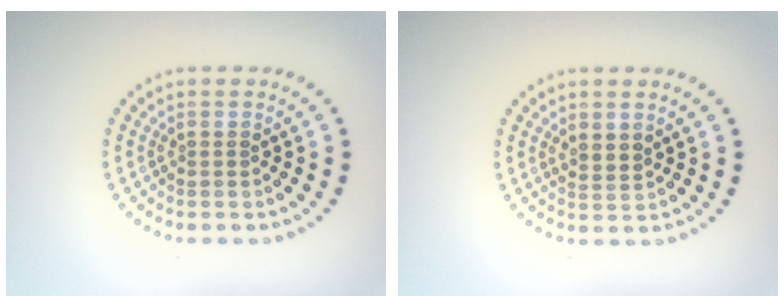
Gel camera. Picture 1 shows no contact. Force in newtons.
{"total": 1.5, "press": 1.2, "slide": 1.0}